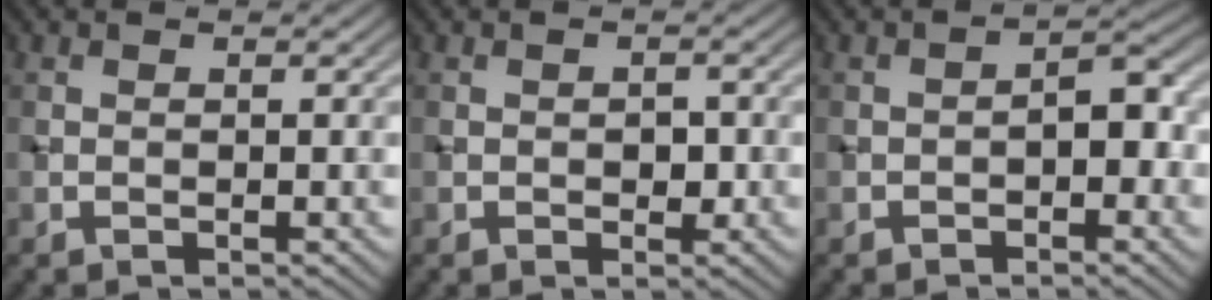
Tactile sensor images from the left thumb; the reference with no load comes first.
{"total": 1.9, "force": [-0.4, 1.1, 1.5], "torque": [-0.020, 0.001, -0.009]}
{"total": 3.1, "force": [-1.2, 1.5, 2.5], "torque": [-0.030, 0.011, -0.024]}